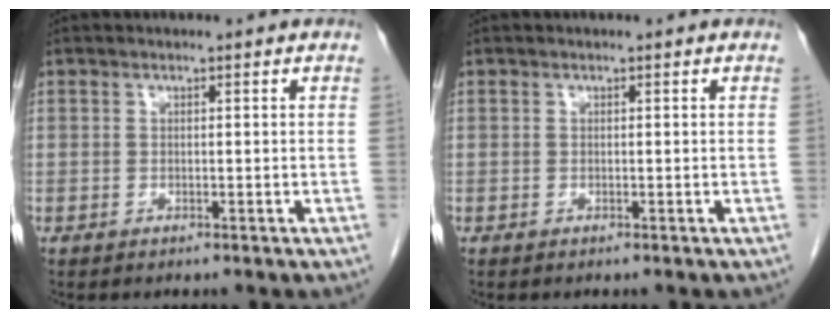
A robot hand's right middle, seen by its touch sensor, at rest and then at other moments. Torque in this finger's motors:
{"motor_torque": [0.31, -0.13, 0.03, -0.01]}